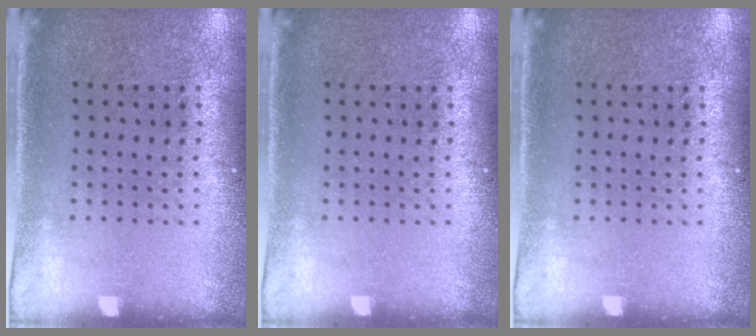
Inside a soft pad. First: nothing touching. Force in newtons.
{"total": 0.0}
{"total": 0.0}